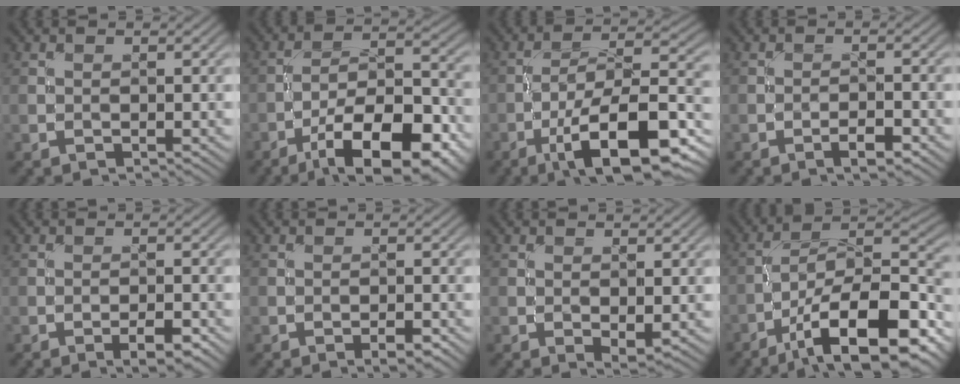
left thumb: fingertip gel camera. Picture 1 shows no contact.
{"total": 15.3, "force": [-9.1, 5.4, 11.1], "torque": [-0.177, -0.004, -0.149]}
{"total": 15.5, "force": [-8.1, 5.0, 12.3], "torque": [-0.203, -0.001, -0.141]}
{"total": 2.7, "force": [-1.7, 0.6, 2.0], "torque": [-0.038, 0.005, -0.033]}
{"total": 3.1, "force": [-1.8, 0.9, 2.3], "torque": [-0.038, 0.003, -0.027]}
{"total": 2.1, "force": [-1.2, 0.6, 1.6], "torque": [-0.025, 0.002, -0.021]}
{"total": 2.3, "force": [-0.4, 1.1, 1.9], "torque": [-0.030, -0.006, -0.003]}
{"total": 17.1, "force": [-9.7, 6.5, 12.5], "torque": [-0.187, -0.008, -0.170]}